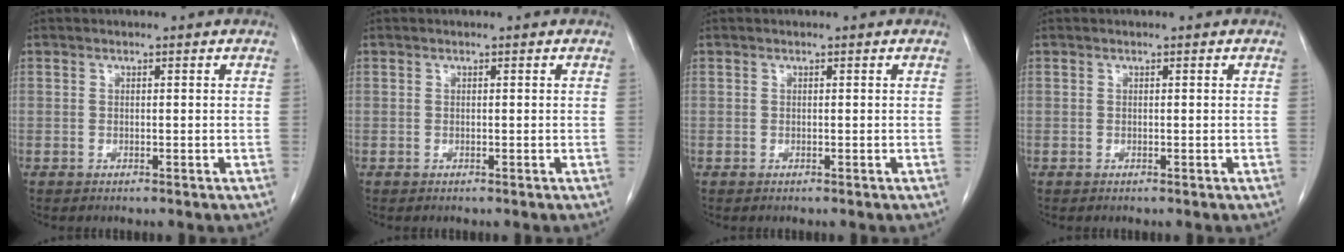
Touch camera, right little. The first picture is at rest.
{"total": 0.0}
{"total": 0.0}
{"total": 0.0}